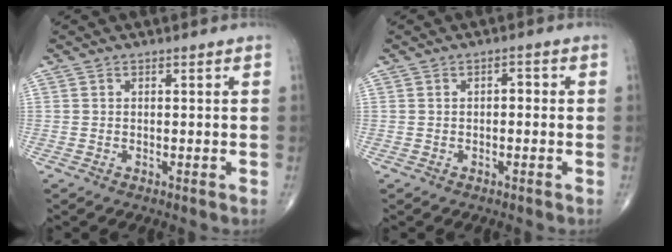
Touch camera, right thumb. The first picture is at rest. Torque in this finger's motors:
{"motor_torque": [0.05, 0.25, 0.17, -0.03, -0.02]}